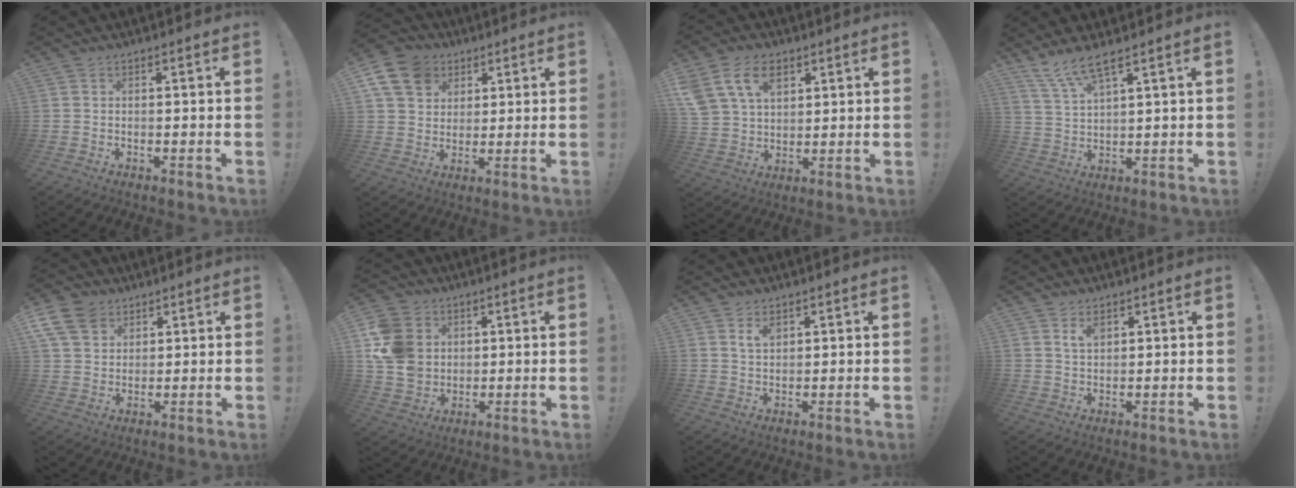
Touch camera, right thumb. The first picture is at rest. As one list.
[{"total": 13.2, "force": [5.7, 10.4, 5.8], "torque": [-0.085, -0.027, 0.116]}, {"total": 14.3, "force": [6.7, 9.8, 8.0], "torque": [-0.139, -0.022, 0.130]}, {"total": 7.0, "force": [5.5, 0.7, 4.2], "torque": [-0.096, -0.023, 0.101]}, {"total": 10.2, "force": [5.6, 7.2, 4.6], "torque": [-0.084, -0.028, 0.111]}, {"total": 14.2, "force": [3.2, 12.1, 6.7], "torque": [-0.131, -0.009, 0.065]}, {"total": 3.5, "force": [2.1, 1.9, 2.1], "torque": [-0.031, -0.008, 0.036]}, {"total": 3.4, "force": [2.0, 1.8, 2.1], "torque": [-0.031, -0.008, 0.035]}]